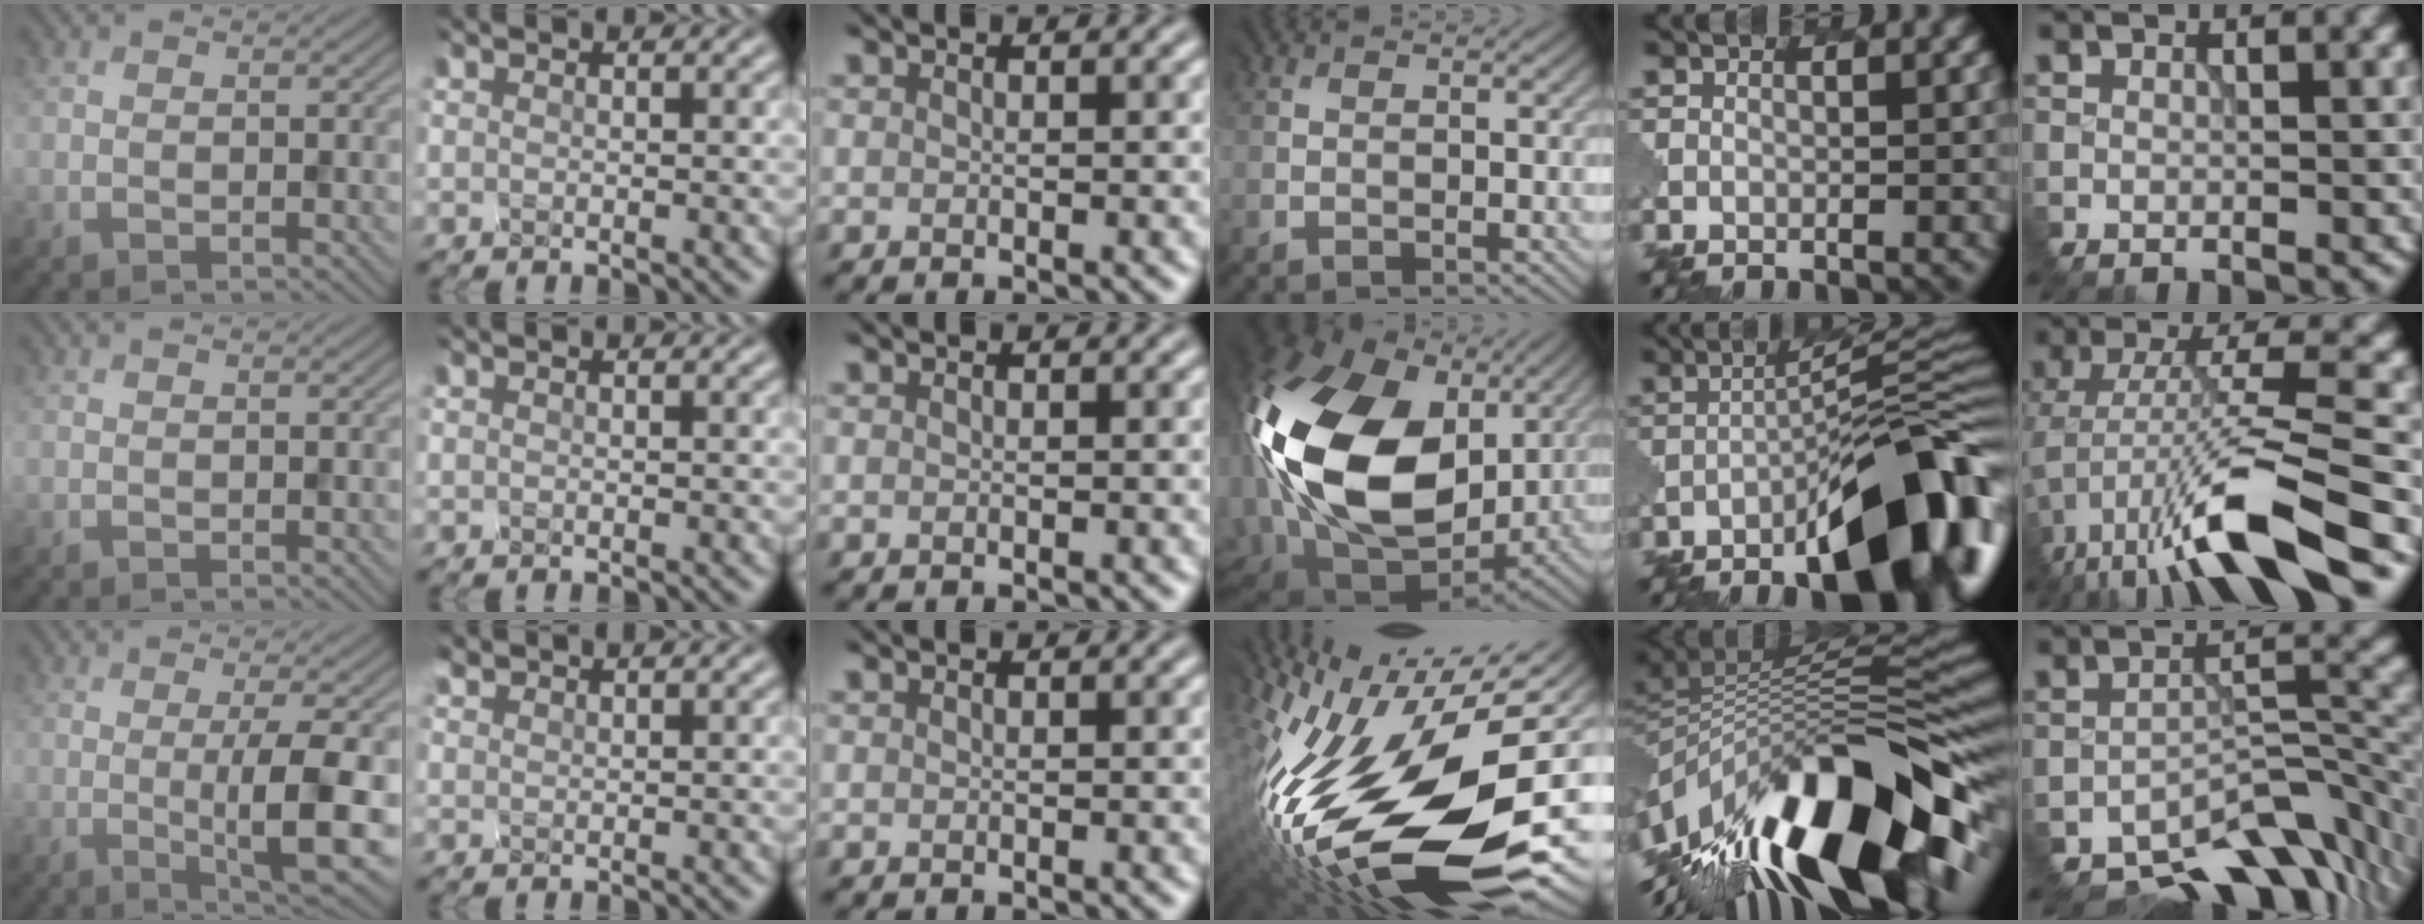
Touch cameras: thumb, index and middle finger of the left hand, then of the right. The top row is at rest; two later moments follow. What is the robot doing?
{"motion": "disassemble", "object": "battery cover"}